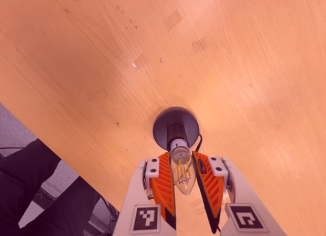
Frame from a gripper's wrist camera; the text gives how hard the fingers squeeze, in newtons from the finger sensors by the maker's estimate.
{"total": 12.7, "left": 12.3, "right": 13.2}